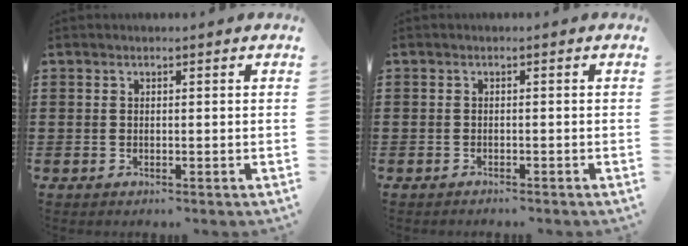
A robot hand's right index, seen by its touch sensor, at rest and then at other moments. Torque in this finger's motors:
{"motor_torque": [0.00, -0.10, -0.03, -0.01]}